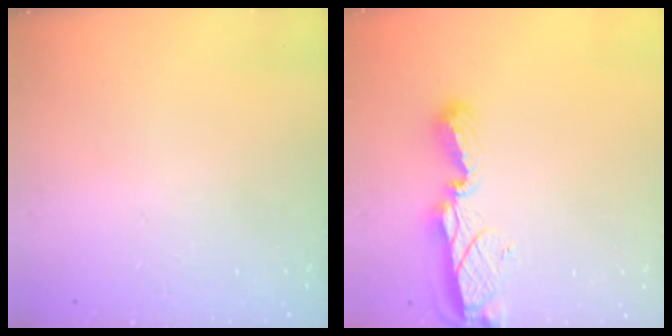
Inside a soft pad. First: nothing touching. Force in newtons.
{"total": 8.5, "press": 8.4, "slide": 1.2}